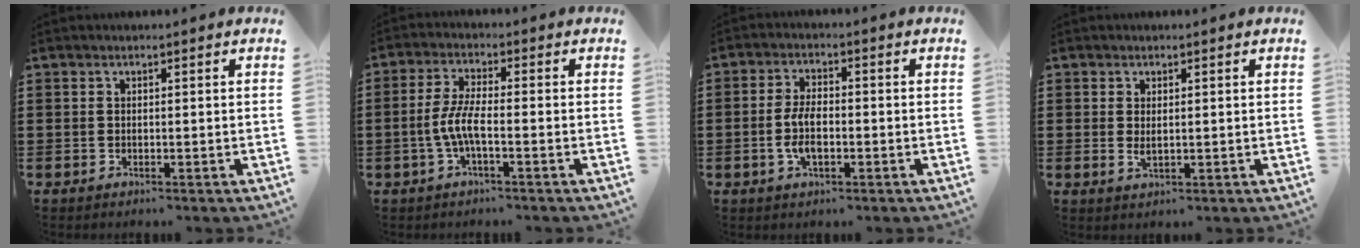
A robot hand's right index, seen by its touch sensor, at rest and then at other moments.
{"total": 5.1, "force": [-1.7, 1.0, 4.7], "torque": [-0.117, -0.011, -0.043]}
{"total": 5.3, "force": [-1.0, 2.4, 4.6], "torque": [-0.103, 0.000, -0.024]}
{"total": 1.8, "force": [0.3, 0.7, 1.6], "torque": [-0.031, 0.002, 0.005]}